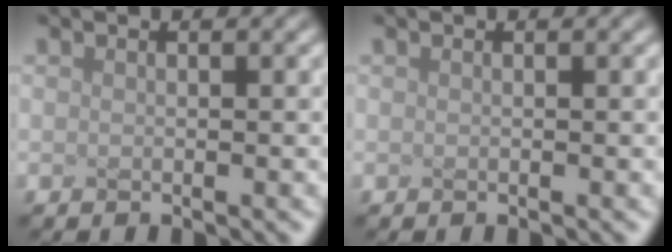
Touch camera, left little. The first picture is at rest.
{"total": 0.0}